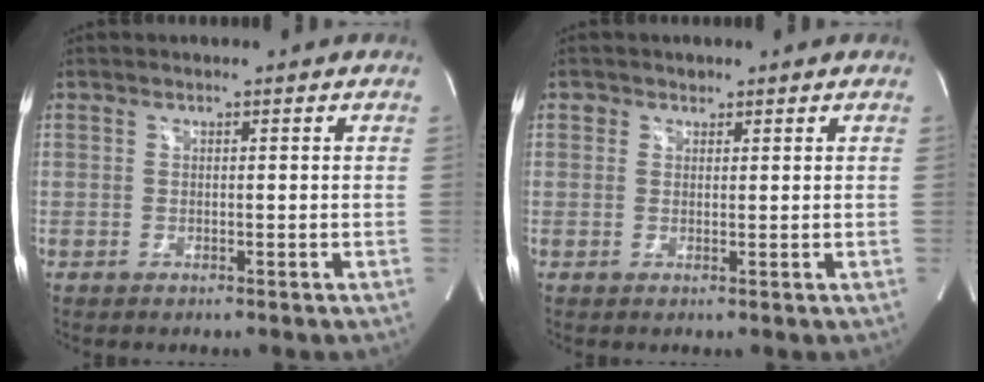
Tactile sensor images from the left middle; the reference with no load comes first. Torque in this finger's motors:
{"motor_torque": [-0.05, 0.05, -0.09, -0.01]}